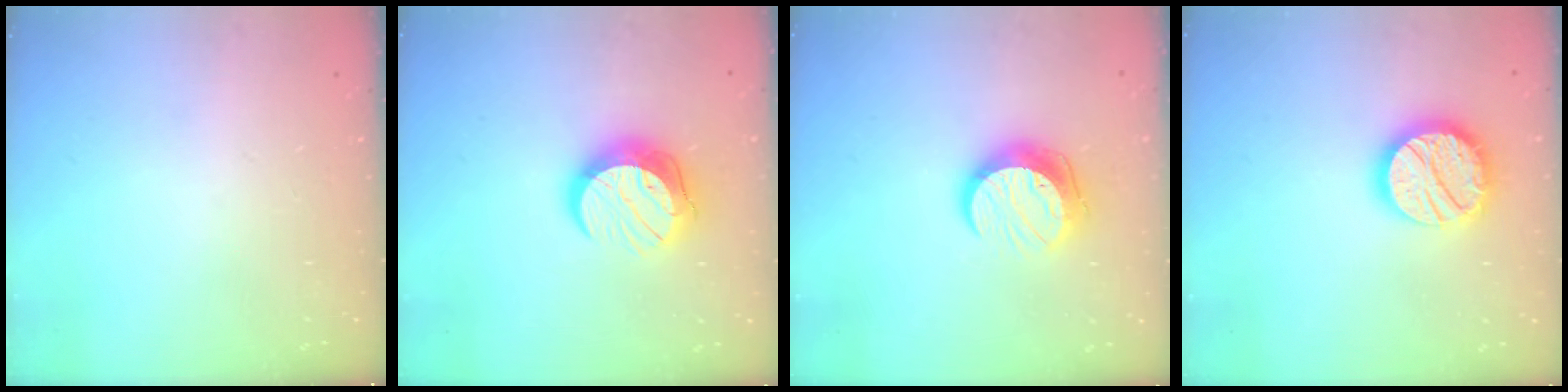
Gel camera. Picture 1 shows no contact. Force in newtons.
{"total": 12.4, "press": 12.4, "slide": 0.5}
{"total": 11.3, "press": 11.3, "slide": 0.3}
{"total": 17.8, "press": 17.7, "slide": 1.4}